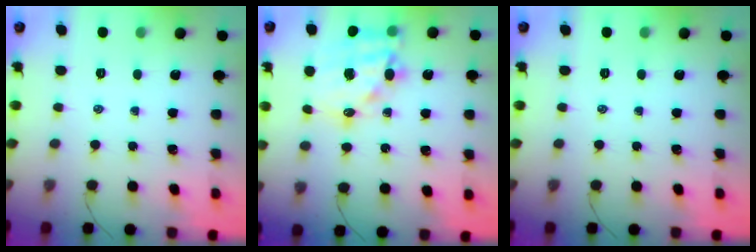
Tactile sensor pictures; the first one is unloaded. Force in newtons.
{"total": 15.3, "press": 14.9, "slide": 3.2}
{"total": 0.0}